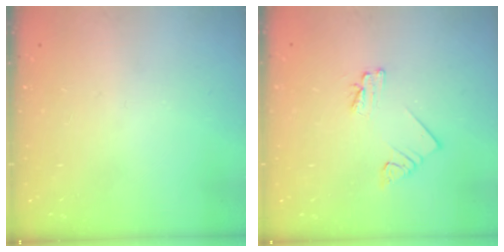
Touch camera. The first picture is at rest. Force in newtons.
{"total": 2.3, "press": 2.3, "slide": 0.1}